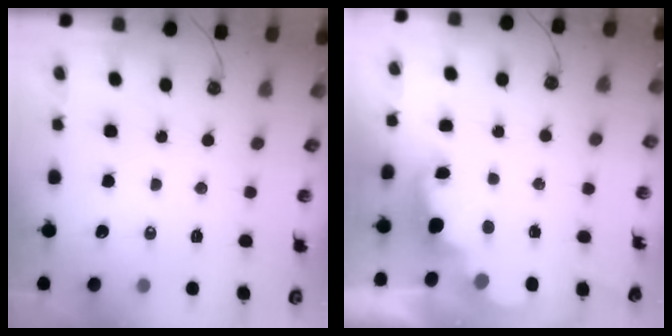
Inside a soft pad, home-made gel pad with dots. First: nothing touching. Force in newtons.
{"total": 2.6, "press": 2.5, "slide": 0.6}